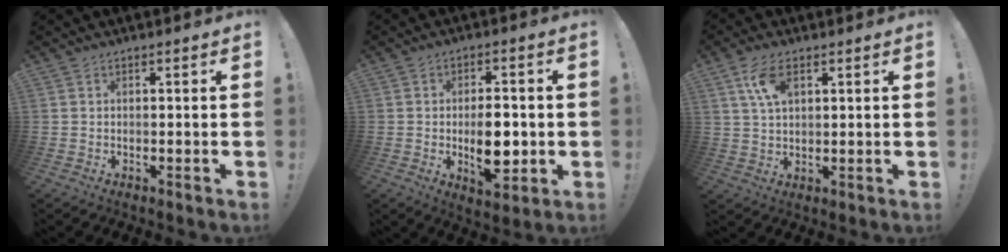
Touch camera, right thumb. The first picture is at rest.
{"total": 11.0, "force": [-1.5, 5.5, 9.4], "torque": [-0.146, -0.004, -0.026]}
{"total": 7.6, "force": [3.3, 4.0, 5.5], "torque": [-0.098, -0.003, 0.064]}